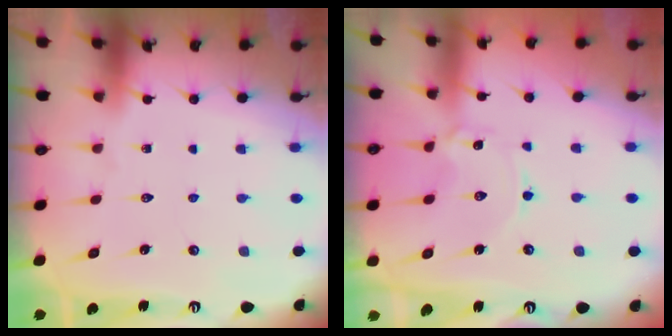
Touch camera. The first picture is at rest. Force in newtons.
{"total": 0.9, "press": 0.9, "slide": 0.1}